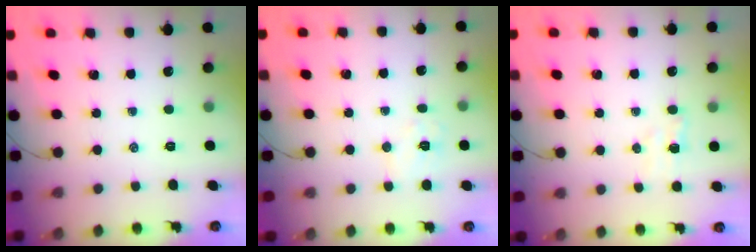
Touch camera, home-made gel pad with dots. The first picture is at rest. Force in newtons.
{"total": 5.8, "press": 5.7, "slide": 0.8}
{"total": 4.2, "press": 4.0, "slide": 1.3}